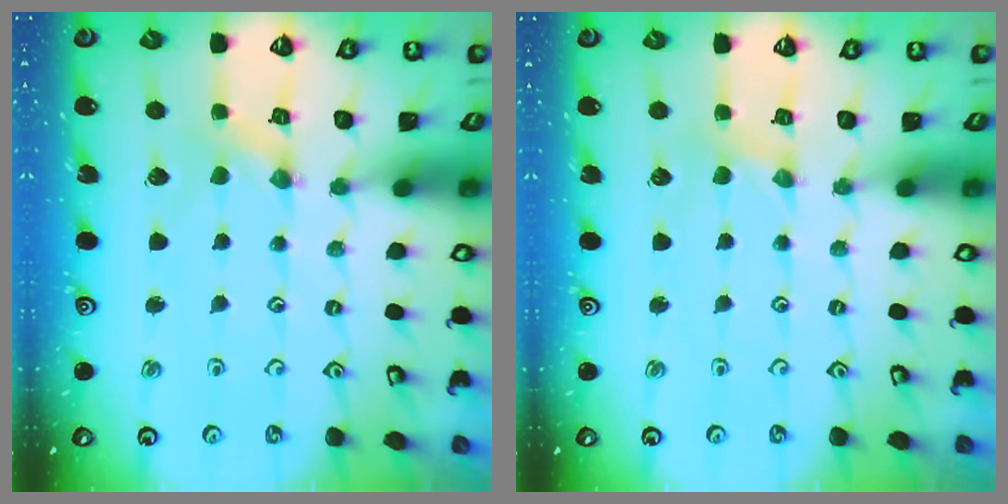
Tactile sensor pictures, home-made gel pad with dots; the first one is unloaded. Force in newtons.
{"total": 1.0, "press": 0.9, "slide": 0.3}